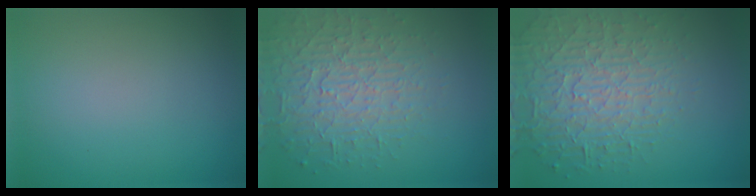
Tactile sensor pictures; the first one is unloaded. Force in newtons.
{"total": 4.6, "press": 4.1, "slide": 2.2}
{"total": 6.4, "press": 5.0, "slide": 4.0}